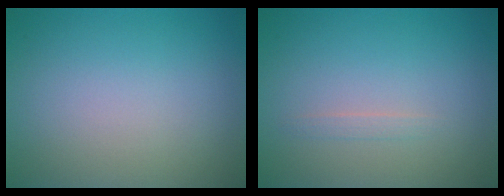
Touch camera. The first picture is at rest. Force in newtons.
{"total": 0.7, "press": 0.7, "slide": 0.1}